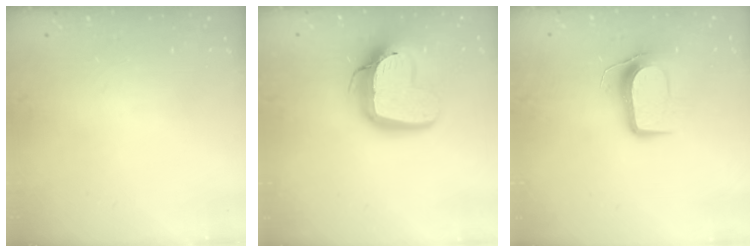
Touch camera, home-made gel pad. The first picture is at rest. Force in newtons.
{"total": 18.9, "press": 18.8, "slide": 1.6}
{"total": 9.5, "press": 9.5, "slide": 0.3}